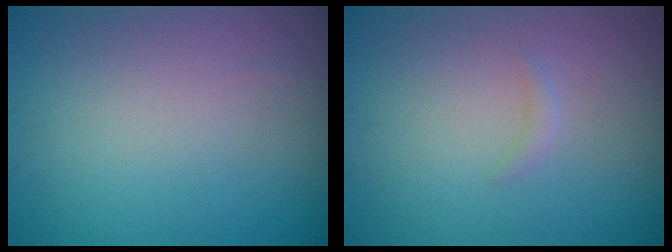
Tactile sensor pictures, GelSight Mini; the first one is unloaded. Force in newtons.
{"total": 0.7, "press": 0.7, "slide": 0.1}